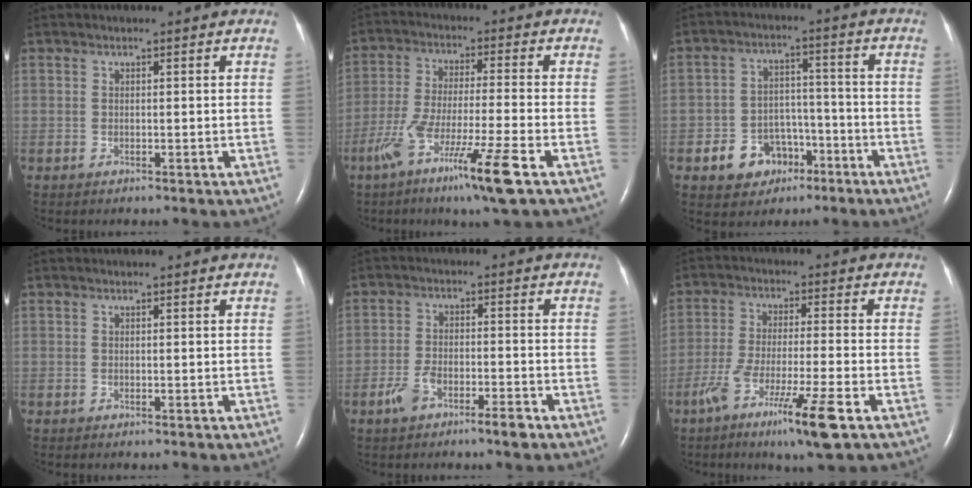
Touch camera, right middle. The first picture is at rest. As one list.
[{"total": 12.4, "force": [-6.8, -0.5, 10.4], "torque": [-0.204, -0.031, -0.120]}, {"total": 7.9, "force": [-4.0, 6.1, 3.1], "torque": [-0.061, 0.021, -0.054]}, {"total": 0.0}, {"total": 5.3, "force": [-3.5, 1.2, 3.9], "torque": [-0.083, 0.002, -0.060]}, {"total": 11.1, "force": [-6.1, -0.2, 9.2], "torque": [-0.174, -0.029, -0.107]}]